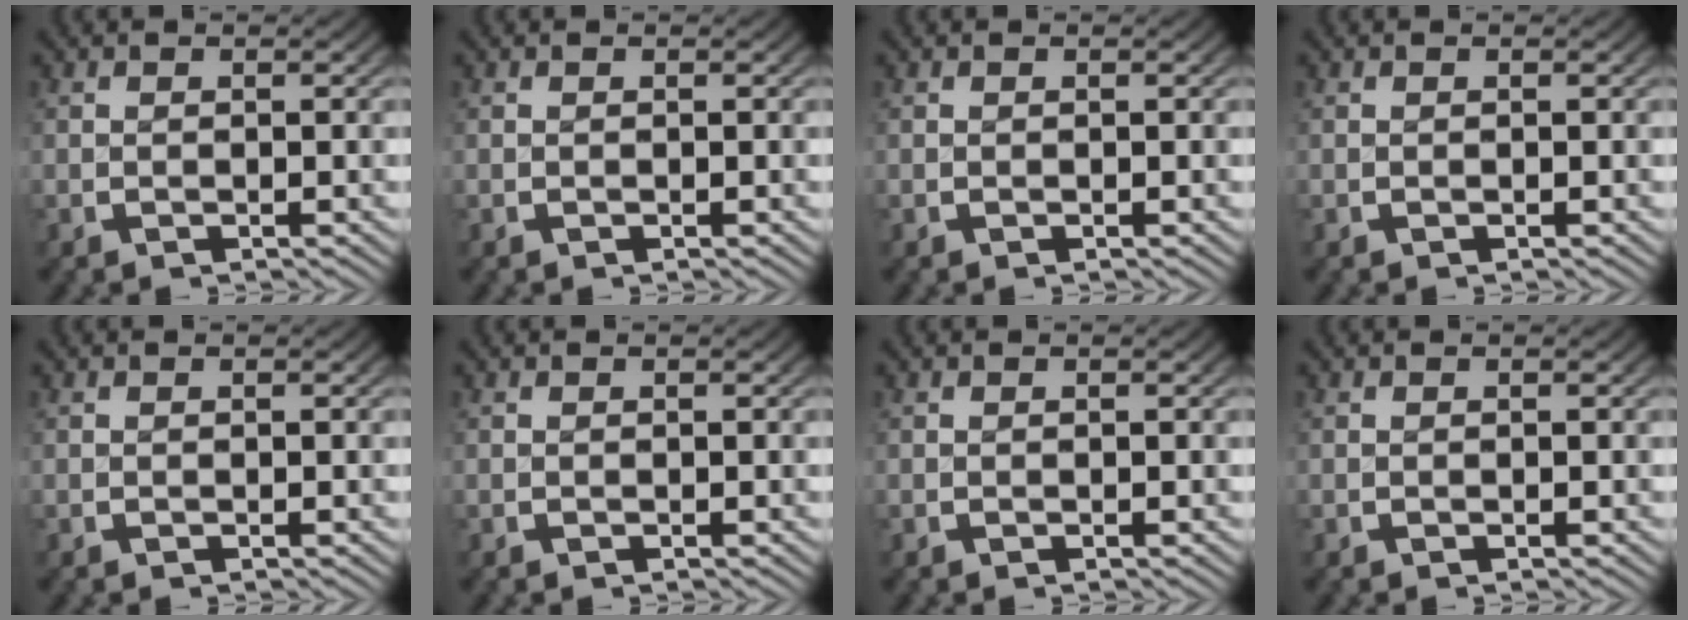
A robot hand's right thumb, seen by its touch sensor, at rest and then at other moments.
{"total": 0.0}
{"total": 0.0}
{"total": 0.0}
{"total": 0.0}
{"total": 0.0}
{"total": 0.0}
{"total": 0.0}